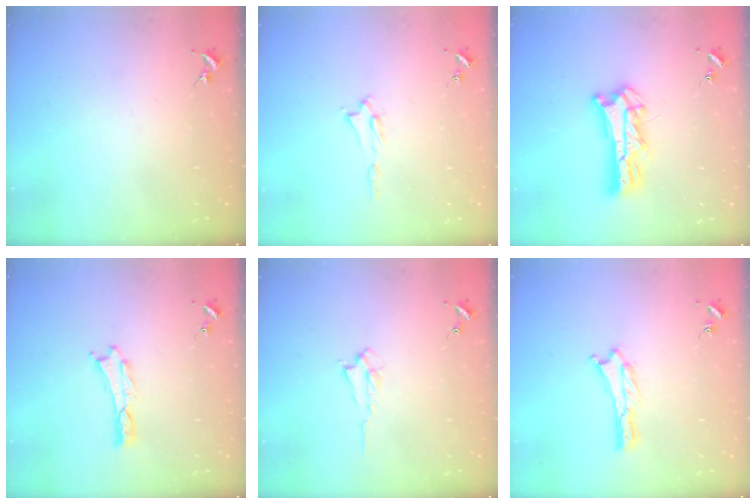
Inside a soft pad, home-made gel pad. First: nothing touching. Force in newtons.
{"total": 1.0, "press": 0.9, "slide": 0.2}
{"total": 7.7, "press": 7.7, "slide": 0.7}
{"total": 0.0}
{"total": 1.3, "press": 1.3, "slide": 0.3}
{"total": 0.0}